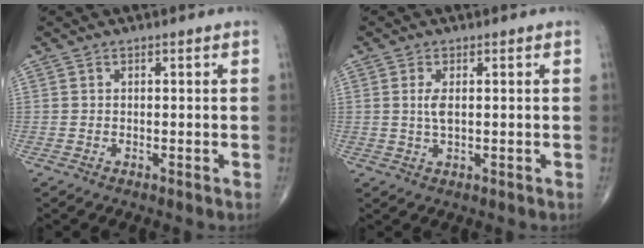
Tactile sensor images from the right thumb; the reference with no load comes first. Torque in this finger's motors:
{"motor_torque": [-0.30, 0.08, -0.14, -0.13, 0.02]}